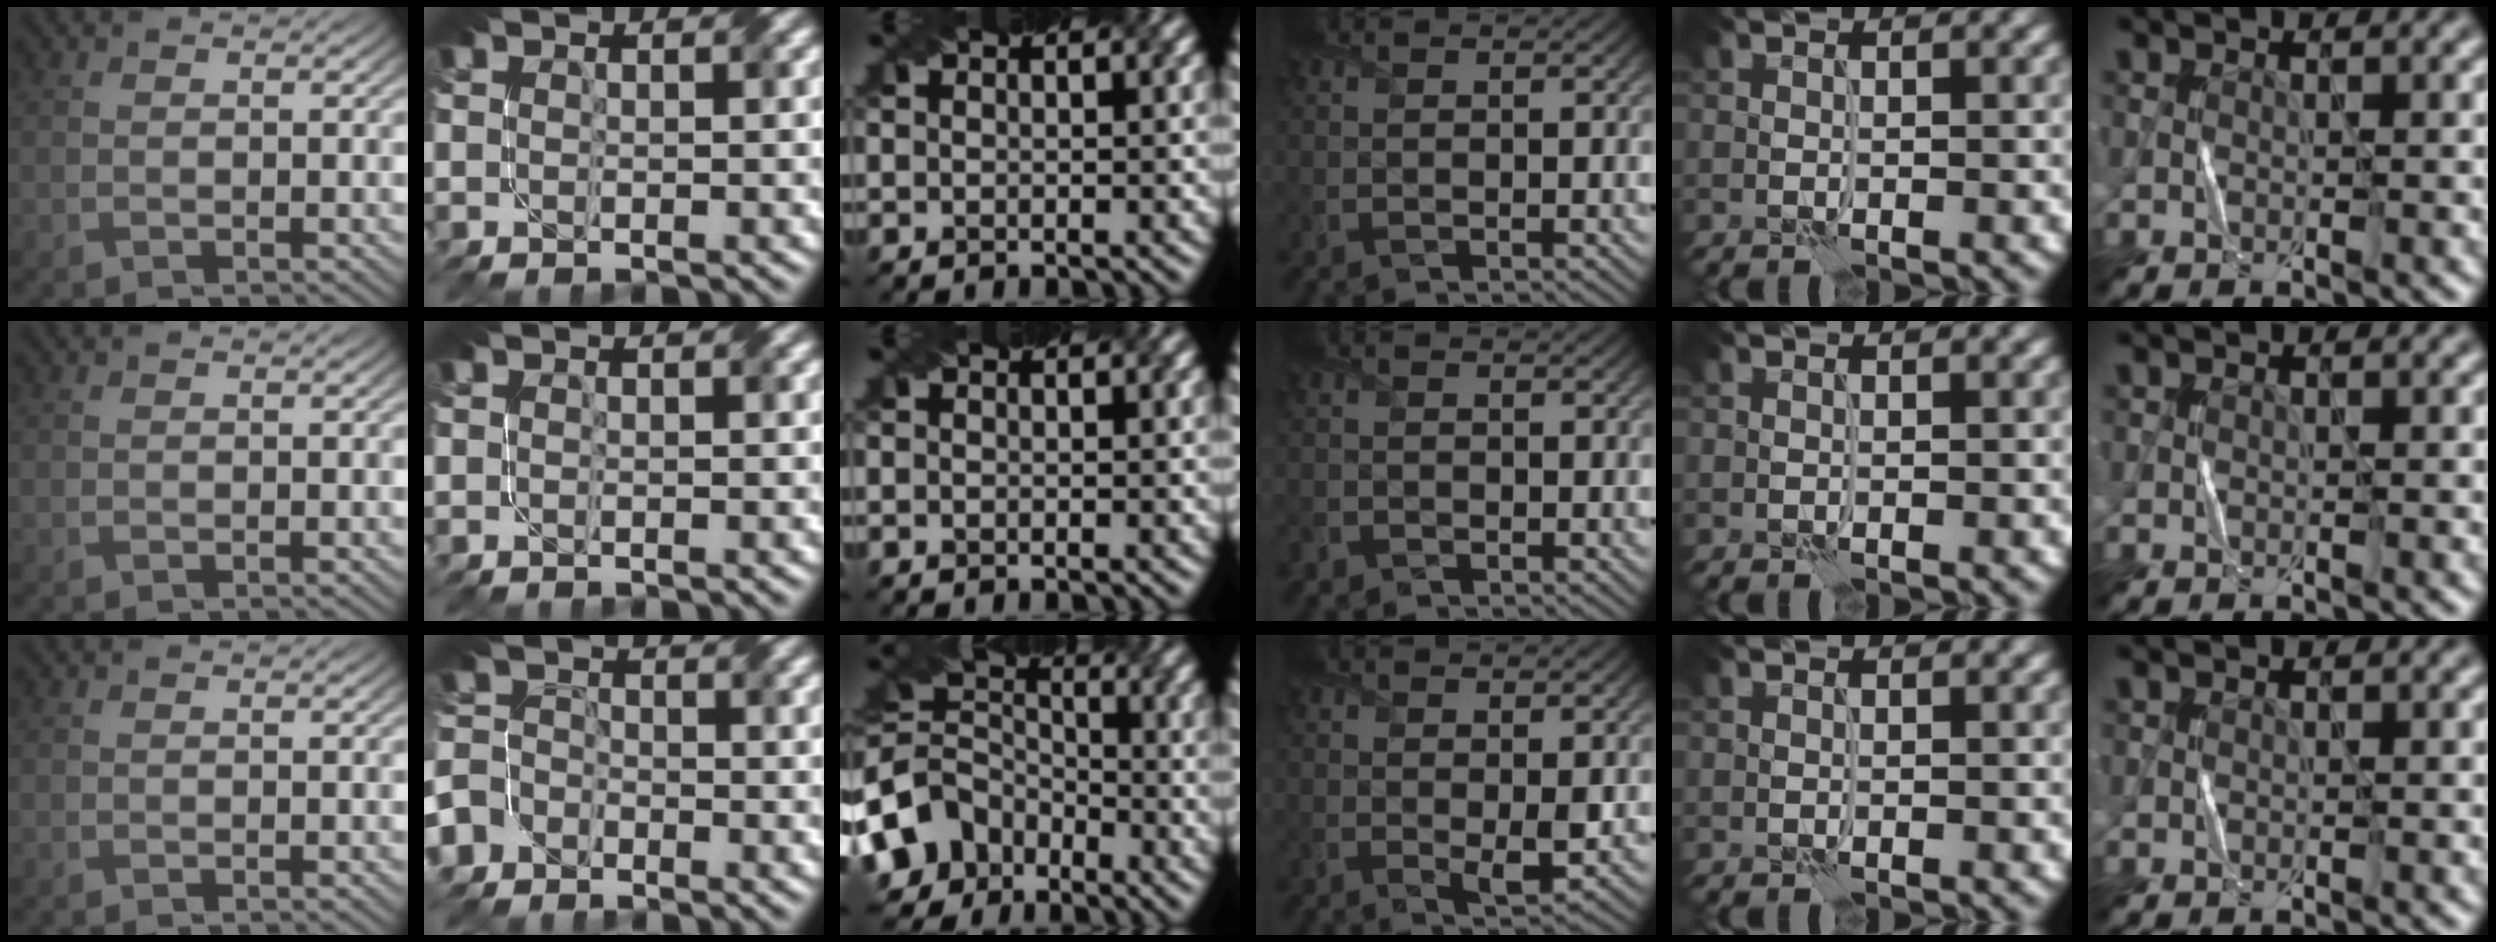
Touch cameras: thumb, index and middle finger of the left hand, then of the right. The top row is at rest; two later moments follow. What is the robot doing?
{"motion": "fold", "object": "paper"}